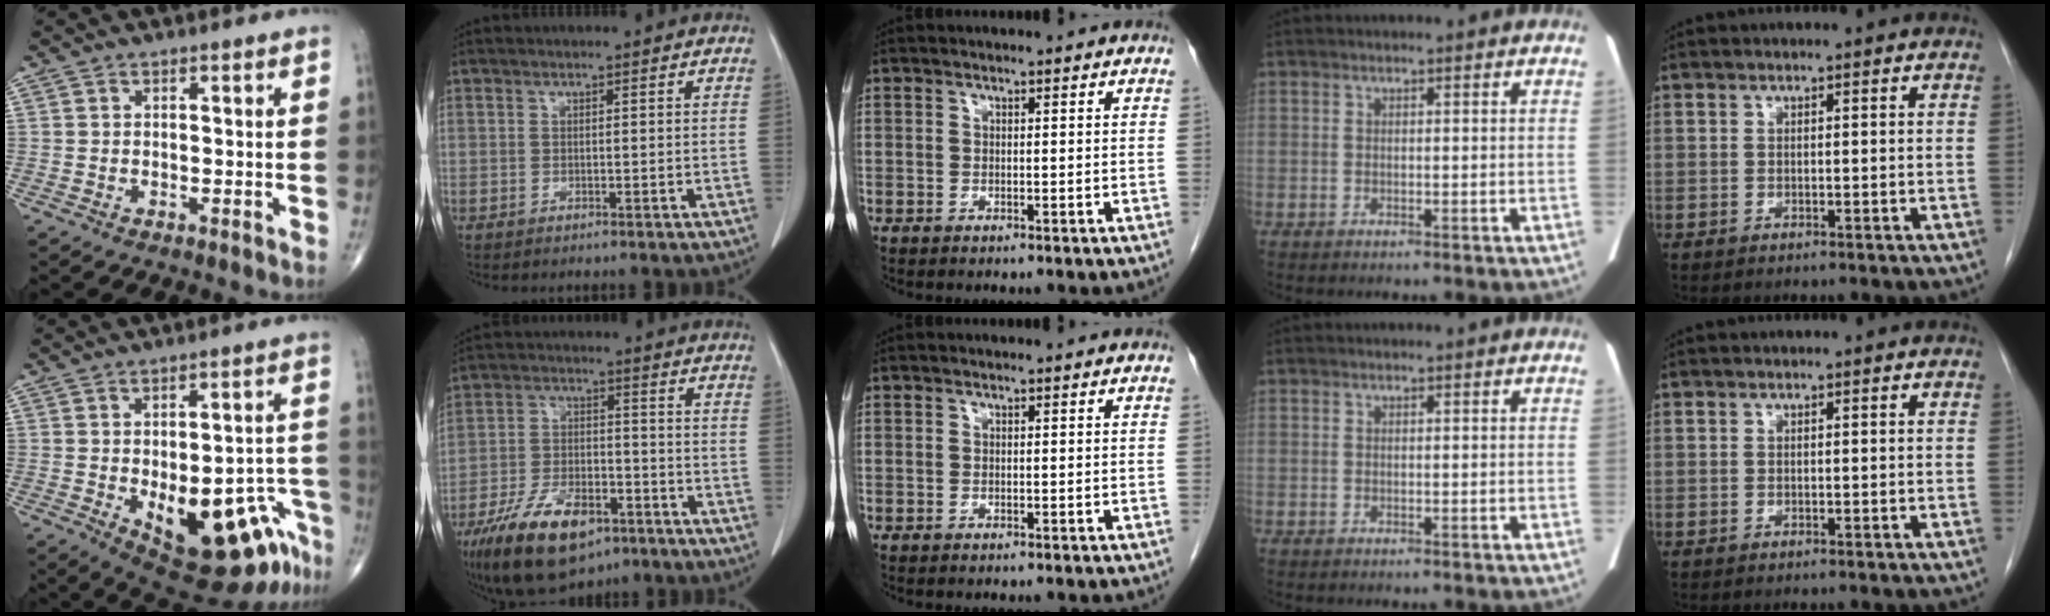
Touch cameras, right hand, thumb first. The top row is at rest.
{"thumb": {"total": 20.3, "force": [-8.7, 8.7, 16.1], "torque": [-0.148, 0.036, -0.096]}, "index": {"total": 14.7, "force": [-9.4, 6.3, 9.4], "torque": [-0.176, -0.005, -0.159]}}